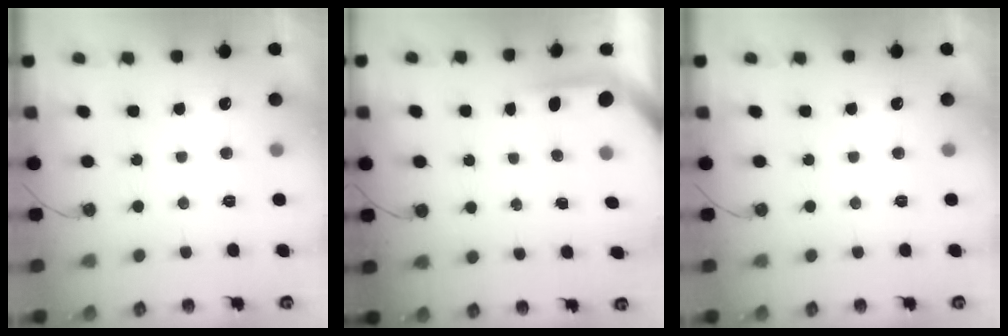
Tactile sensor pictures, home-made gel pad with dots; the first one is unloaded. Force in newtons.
{"total": 4.0, "press": 3.9, "slide": 0.4}
{"total": 0.0}